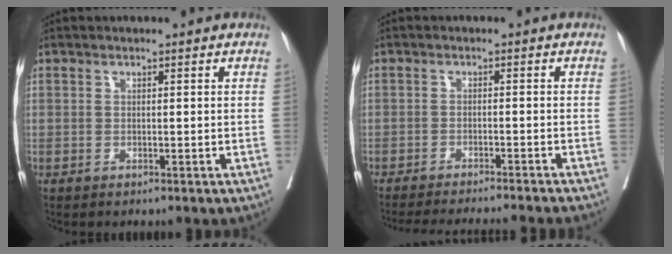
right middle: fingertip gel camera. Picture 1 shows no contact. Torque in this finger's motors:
{"motor_torque": [0.98, -1.16, 0.11, 0.05]}